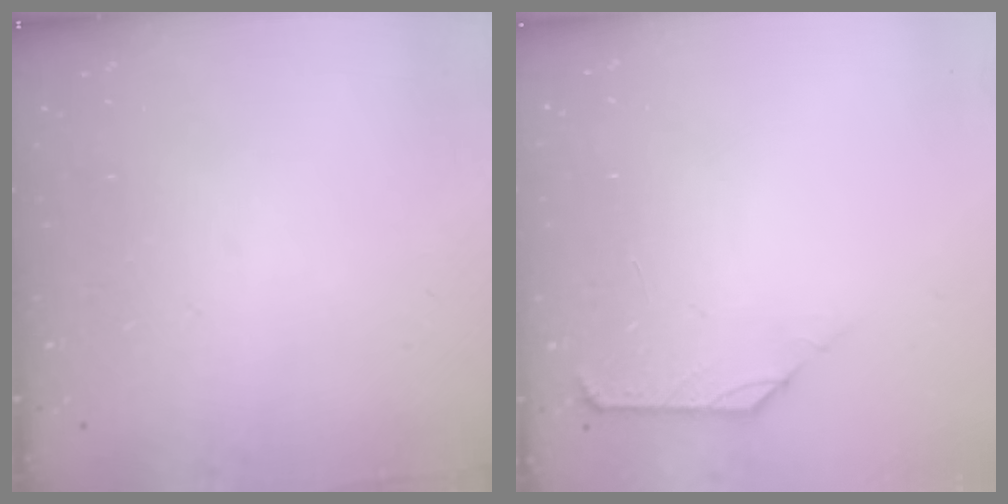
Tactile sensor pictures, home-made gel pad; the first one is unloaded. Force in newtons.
{"total": 1.5, "press": 1.4, "slide": 0.6}